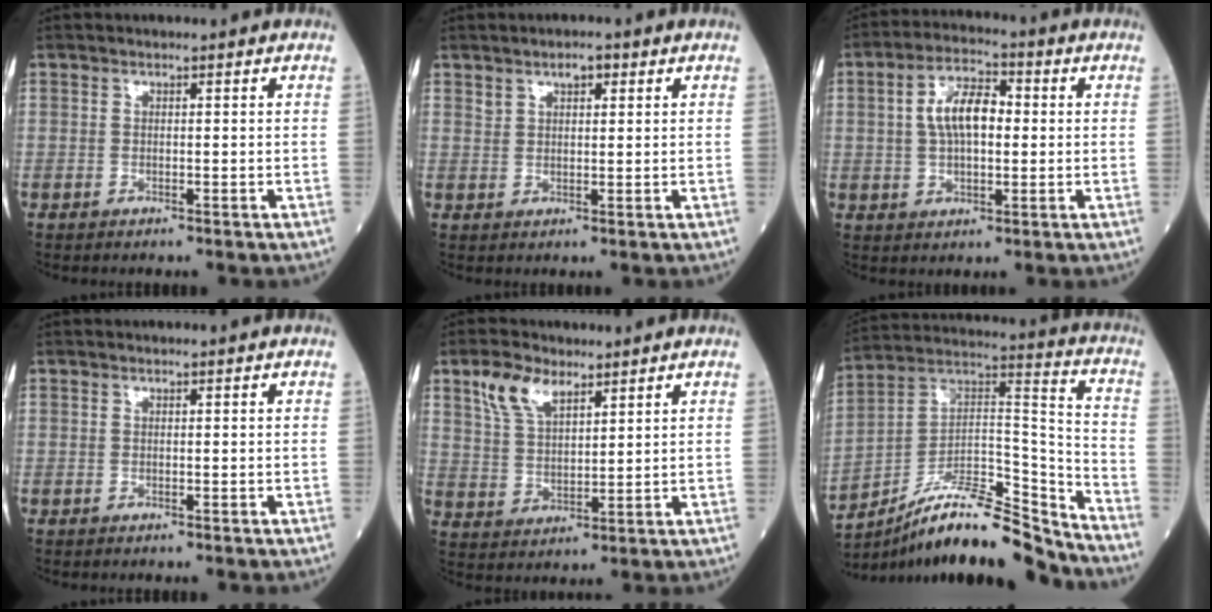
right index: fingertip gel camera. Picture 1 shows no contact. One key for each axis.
{"total": 2.7, "fx": 1.7, "fy": 1.3, "fz": 1.7, "tx": -0.029, "ty": 0.003, "tz": 0.031}
{"total": 8.2, "fx": 0.9, "fy": 3.7, "fz": 7.3, "tx": -0.142, "ty": 0.020, "tz": 0.014}
{"total": 0.0}
{"total": 7.1, "fx": 4.6, "fy": 3.2, "fz": 4.4, "tx": -0.097, "ty": 0.010, "tz": 0.094}
{"total": 18.4, "fx": -15.8, "fy": 2.3, "fz": 9.2, "tx": -0.149, "ty": 0.049, "tz": -0.269}